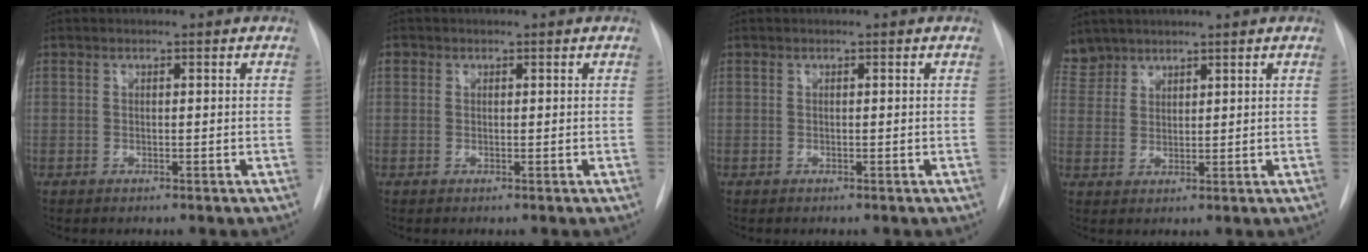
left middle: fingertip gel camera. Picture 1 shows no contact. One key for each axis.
{"total": 0.8, "fx": 0.3, "fy": 0.7, "fz": 0.1, "tx": 0.005, "ty": 0.007, "tz": 0.003}
{"total": 0.0}
{"total": 4.3, "fx": 3.9, "fy": 1.9, "fz": -0.2, "tx": 0.009, "ty": 0.009, "tz": 0.081}